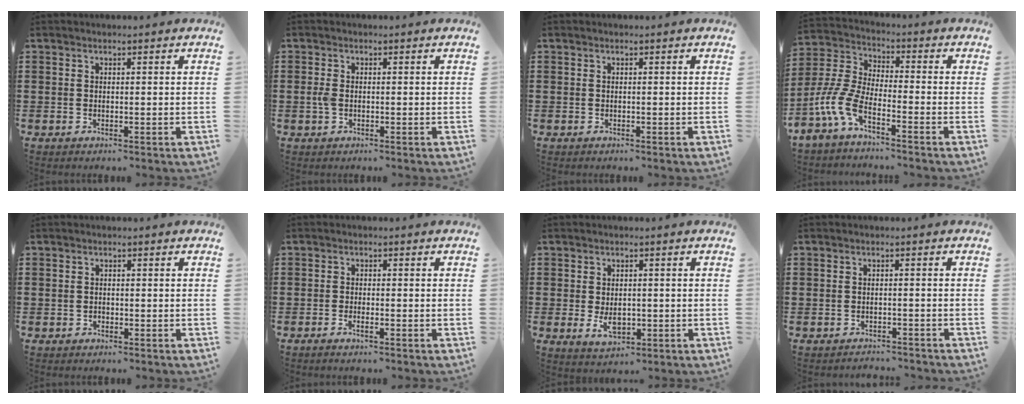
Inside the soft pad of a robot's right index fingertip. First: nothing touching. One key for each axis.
{"total": 1.7, "fx": -0.3, "fy": 1.0, "fz": 1.4, "tx": -0.036, "ty": 0.000, "tz": -0.009}
{"total": 0.0}
{"total": 7.0, "fx": -4.7, "fy": 1.9, "fz": 4.8, "tx": -0.144, "ty": -0.019, "tz": -0.101}
{"total": 0.7, "fx": -0.5, "fy": 0.5, "fz": 0.0, "tx": 0.000, "ty": 0.003, "tz": -0.011}
{"total": 1.1, "fx": -0.8, "fy": 0.1, "fz": 0.7, "tx": -0.015, "ty": -0.005, "tz": -0.014}
{"total": 3.4, "fx": -0.3, "fy": 2.1, "fz": 2.6, "tx": -0.043, "ty": 0.001, "tz": -0.006}
{"total": 1.6, "fx": -1.6, "fy": 0.2, "fz": -0.2, "tx": -0.002, "ty": 0.002, "tz": -0.036}